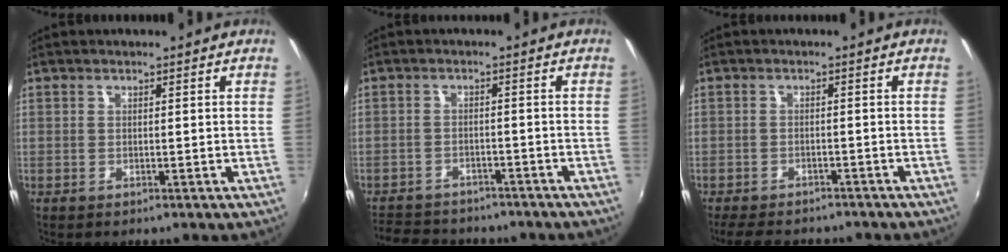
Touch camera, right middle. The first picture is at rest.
{"total": 11.7, "force": [-9.9, 4.7, 4.1], "torque": [-0.107, -0.008, -0.144]}
{"total": 8.5, "force": [-7.2, 3.1, 3.3], "torque": [-0.081, -0.012, -0.109]}